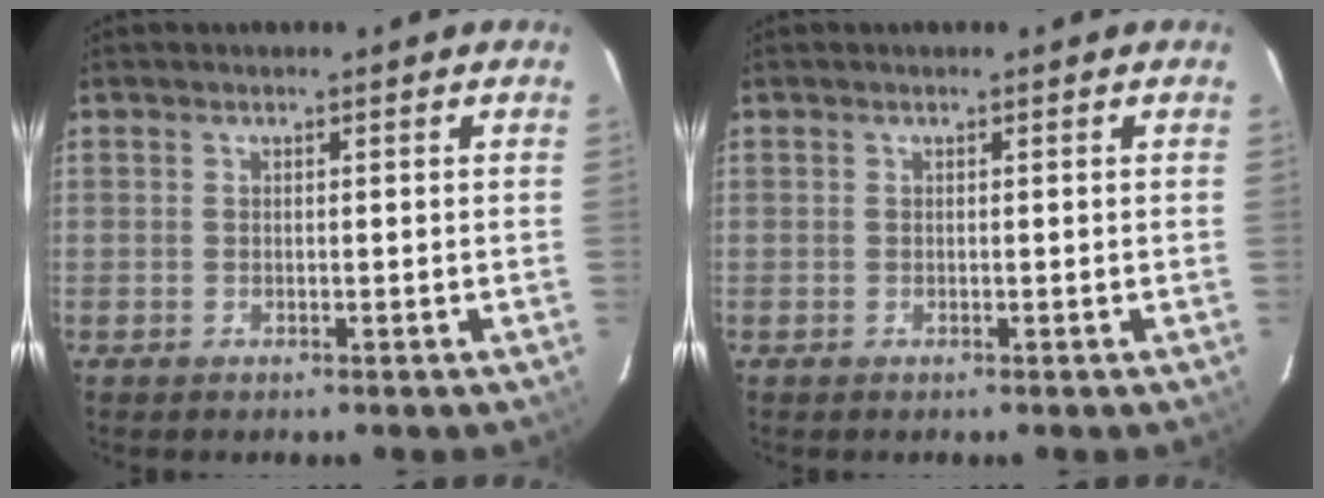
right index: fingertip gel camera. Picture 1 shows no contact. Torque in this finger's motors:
{"motor_torque": [0.00, 0.00, 0.01, 0.00]}